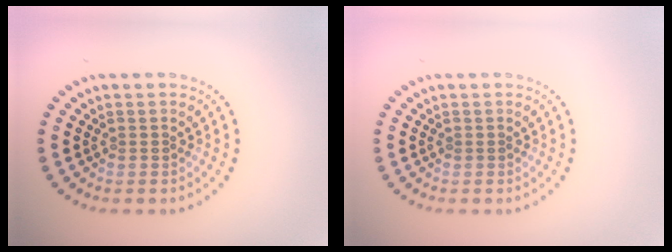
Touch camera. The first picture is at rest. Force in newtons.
{"total": 0.0}